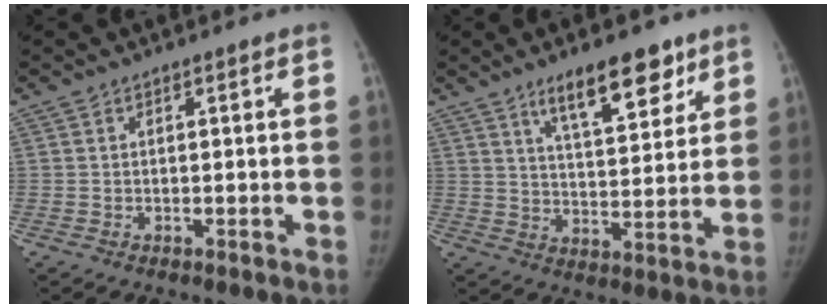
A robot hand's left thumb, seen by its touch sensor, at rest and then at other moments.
{"total": 12.4, "force": [8.0, 4.5, 8.4], "torque": [-0.100, -0.042, 0.132]}